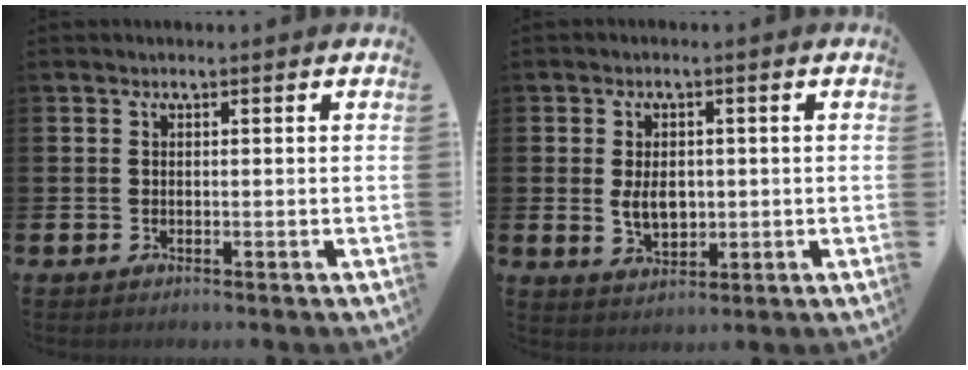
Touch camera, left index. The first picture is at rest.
{"total": 4.0, "force": [0.2, 2.6, 3.0], "torque": [-0.037, 0.000, -0.002]}